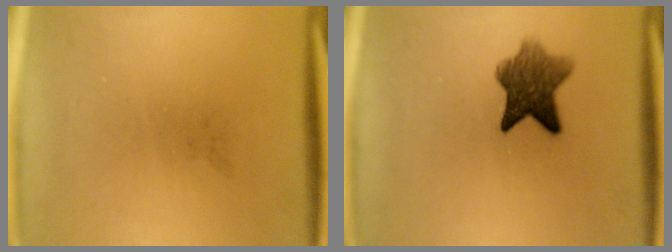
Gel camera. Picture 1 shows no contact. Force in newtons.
{"total": 7.2}